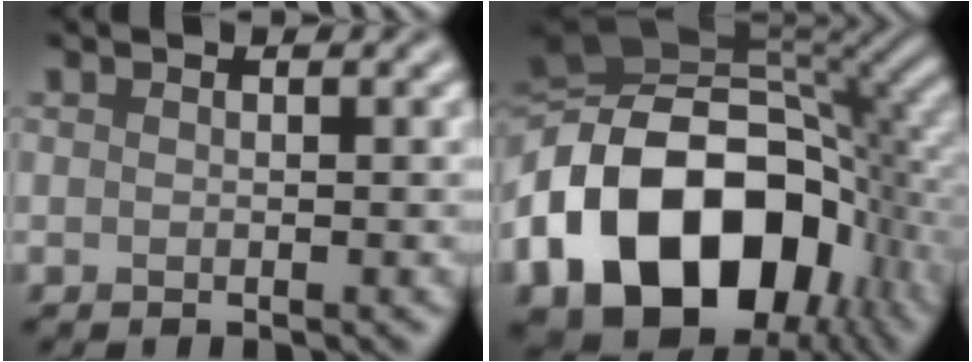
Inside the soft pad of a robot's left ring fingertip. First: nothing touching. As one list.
[{"total": 19.1, "force": [-5.8, 13.1, 12.6], "torque": [-0.249, -0.002, -0.108]}]